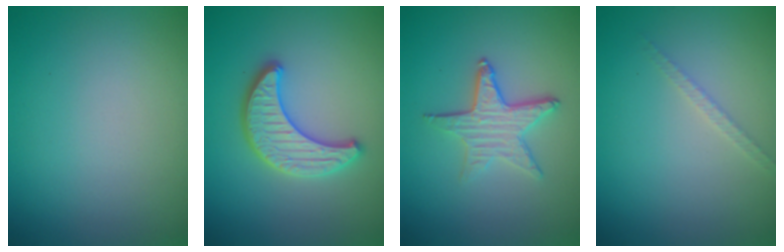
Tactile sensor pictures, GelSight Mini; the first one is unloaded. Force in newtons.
{"total": 3.7, "press": 3.6, "slide": 0.6}
{"total": 3.6, "press": 2.8, "slide": 2.2}
{"total": 1.1, "press": 1.1, "slide": 0.2}